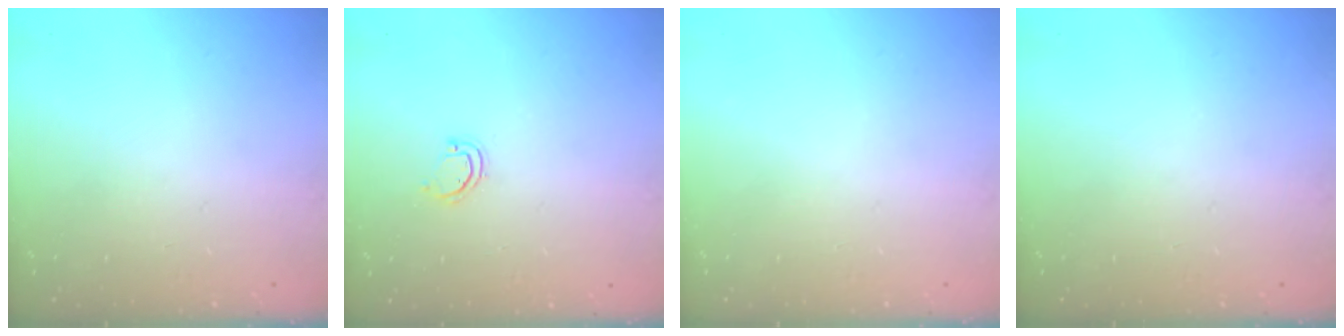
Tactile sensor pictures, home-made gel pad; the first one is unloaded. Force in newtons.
{"total": 3.1, "press": 3.1, "slide": 0.2}
{"total": 0.0}
{"total": 0.0}